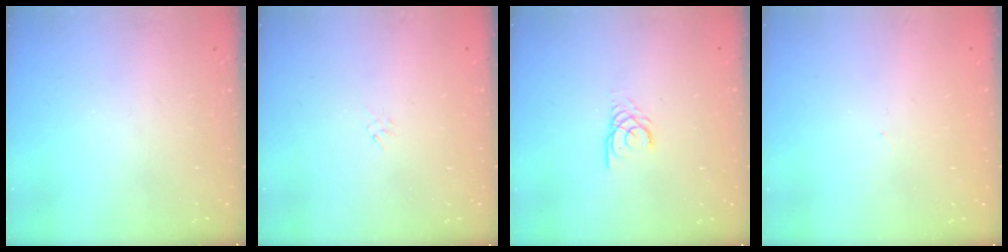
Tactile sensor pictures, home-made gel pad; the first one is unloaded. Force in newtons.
{"total": 1.8, "press": 1.8, "slide": 0.5}
{"total": 2.3, "press": 2.3, "slide": 0.2}
{"total": 2.0, "press": 2.0, "slide": 0.3}